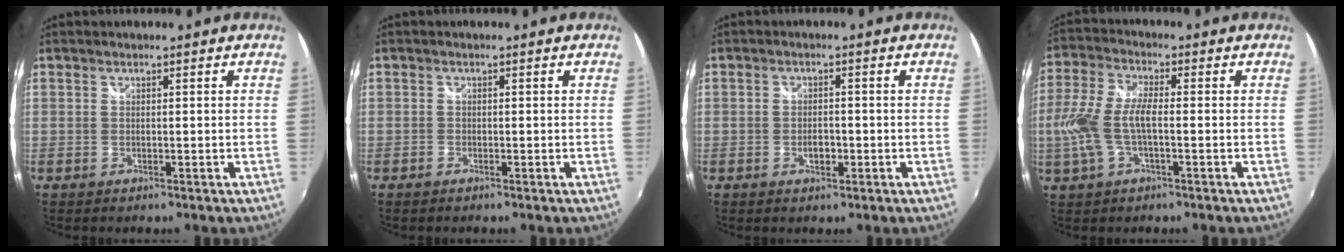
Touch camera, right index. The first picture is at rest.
{"total": 0.7, "force": [-0.6, 0.3, 0.2], "torque": [-0.006, -0.001, -0.013]}
{"total": 2.4, "force": [-0.8, 1.6, 1.6], "torque": [-0.028, -0.001, -0.014]}
{"total": 9.8, "force": [-1.7, 3.3, 9.1], "torque": [-0.202, 0.001, -0.033]}